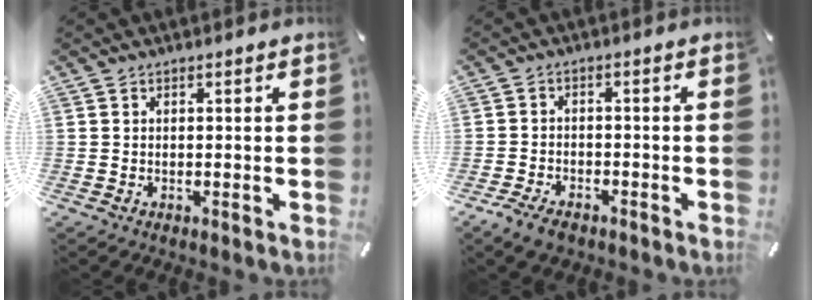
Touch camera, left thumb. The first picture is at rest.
{"total": 4.1, "force": [-3.1, 2.1, 1.7], "torque": [-0.039, 0.015, -0.061]}